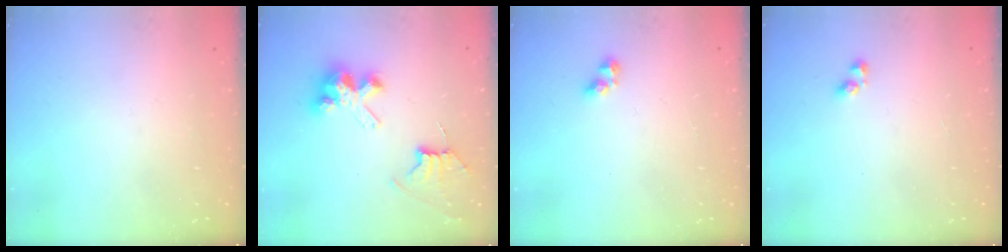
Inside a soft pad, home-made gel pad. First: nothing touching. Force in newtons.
{"total": 7.9, "press": 7.8, "slide": 0.6}
{"total": 2.9, "press": 2.6, "slide": 1.1}
{"total": 3.2, "press": 3.1, "slide": 0.6}